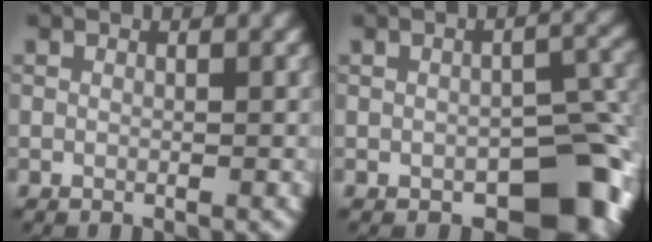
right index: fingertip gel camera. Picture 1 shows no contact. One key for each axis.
{"total": 7.9, "fx": -3.3, "fy": 4.4, "fz": 5.6, "tx": -0.050, "ty": -0.005, "tz": -0.039}